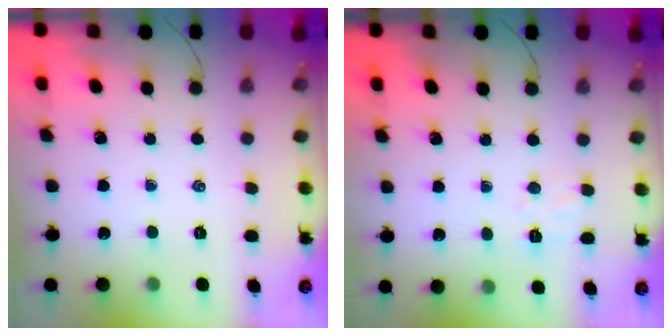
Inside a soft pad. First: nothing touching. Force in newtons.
{"total": 4.7, "press": 4.5, "slide": 1.1}